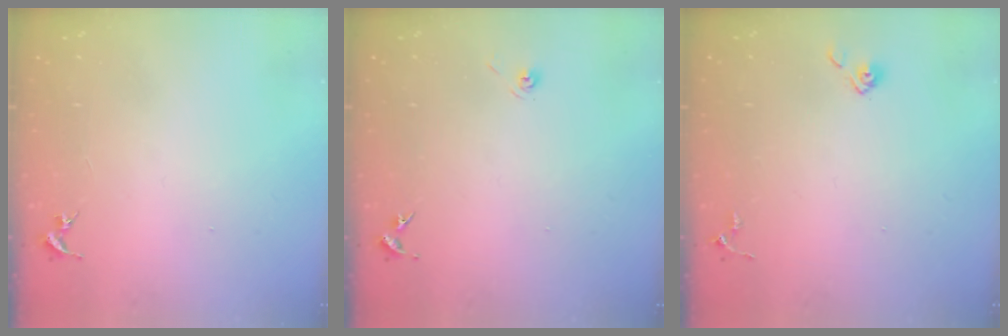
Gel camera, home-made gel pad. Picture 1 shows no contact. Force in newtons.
{"total": 3.3, "press": 2.7, "slide": 2.0}
{"total": 4.0, "press": 4.0, "slide": 0.4}